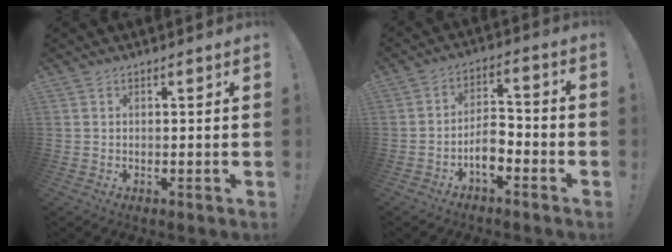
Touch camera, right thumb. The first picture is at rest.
{"total": 7.1, "force": [-4.0, 3.7, 4.6], "torque": [-0.080, 0.012, -0.073]}